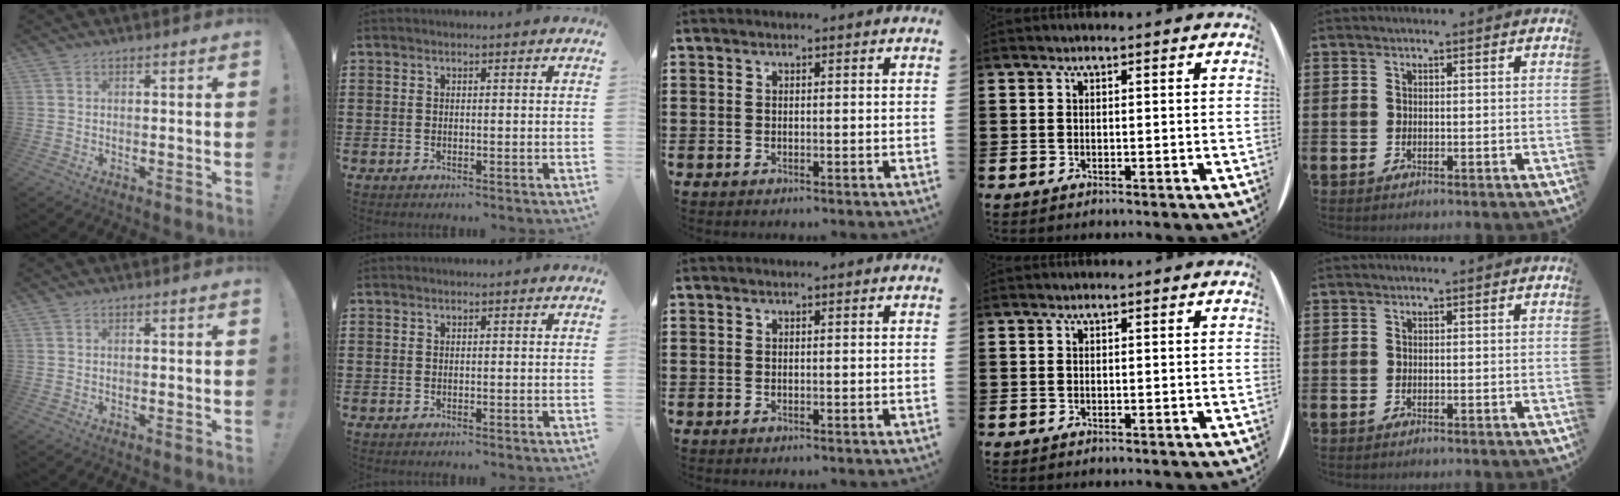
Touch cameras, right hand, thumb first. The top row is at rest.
{}